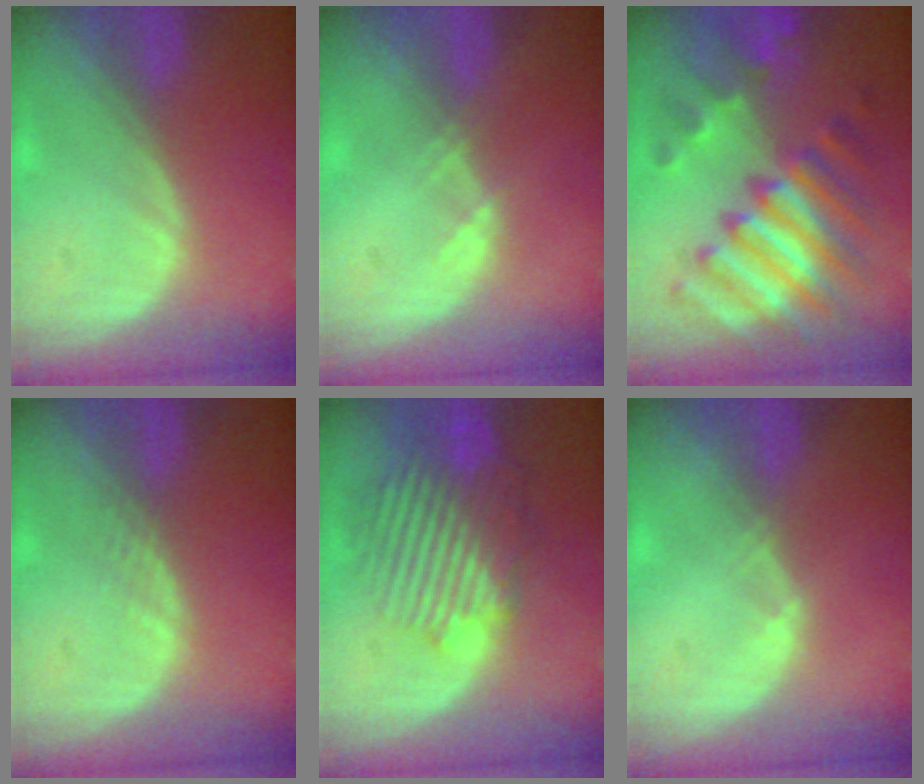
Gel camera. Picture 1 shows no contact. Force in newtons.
{"total": 1.3, "press": 1.1, "slide": 0.7}
{"total": 11.7, "press": 11.6, "slide": 1.0}
{"total": 1.0, "press": 1.0, "slide": 0.1}
{"total": 10.4, "press": 9.3, "slide": 4.6}
{"total": 0.6, "press": 0.5, "slide": 0.3}